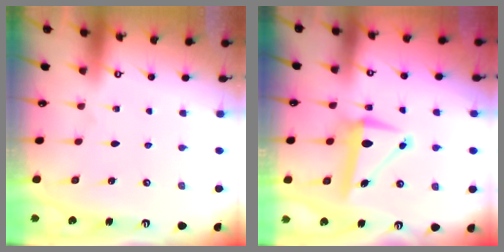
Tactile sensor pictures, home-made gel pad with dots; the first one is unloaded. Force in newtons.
{"total": 8.0, "press": 7.7, "slide": 2.2}